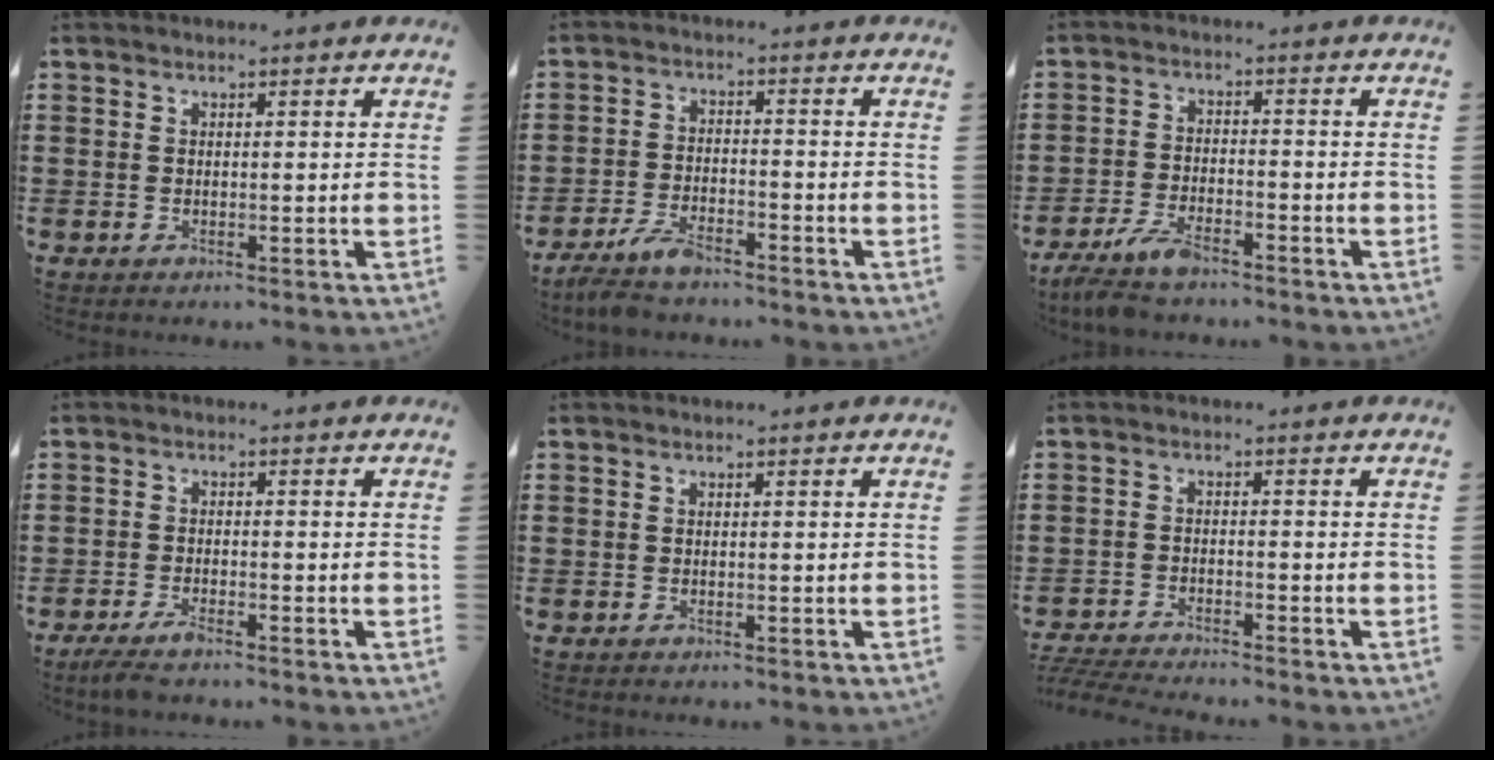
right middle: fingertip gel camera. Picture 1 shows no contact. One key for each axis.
{"total": 4.7, "fx": -4.1, "fy": 1.0, "fz": 2.1, "tx": -0.055, "ty": -0.005, "tz": -0.085}
{"total": 5.0, "fx": -4.2, "fy": 1.0, "fz": 2.4, "tx": -0.068, "ty": -0.009, "tz": -0.089}
{"total": 2.5, "fx": -2.0, "fy": 0.2, "fz": 1.5, "tx": -0.041, "ty": -0.004, "tz": -0.041}
{"total": 0.0}
{"total": 3.8, "fx": -3.7, "fy": -0.1, "fz": 0.7, "tx": -0.026, "ty": -0.008, "tz": -0.080}